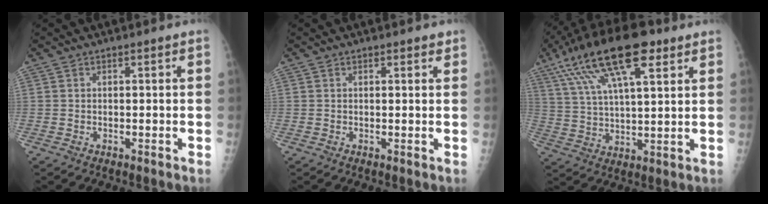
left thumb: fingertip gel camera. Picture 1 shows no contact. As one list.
[{"total": 1.5, "force": [1.0, 0.7, 0.8], "torque": [-0.005, -0.003, 0.010]}, {"total": 19.2, "force": [10.1, 6.7, 14.9], "torque": [-0.264, 0.001, 0.179]}]